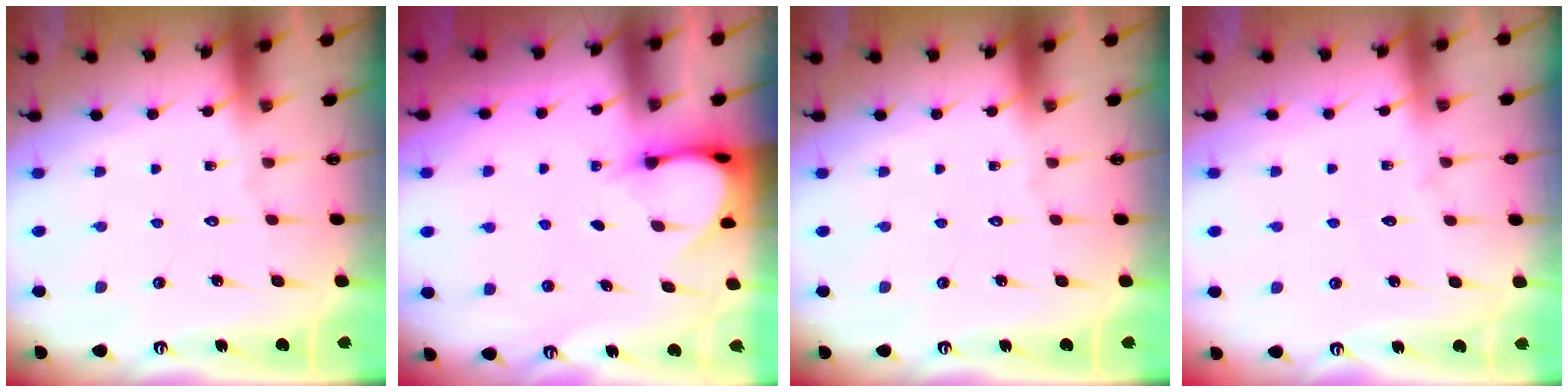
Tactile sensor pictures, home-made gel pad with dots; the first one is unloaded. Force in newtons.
{"total": 3.8, "press": 3.8, "slide": 0.3}
{"total": 0.0}
{"total": 4.5, "press": 4.5, "slide": 0.6}